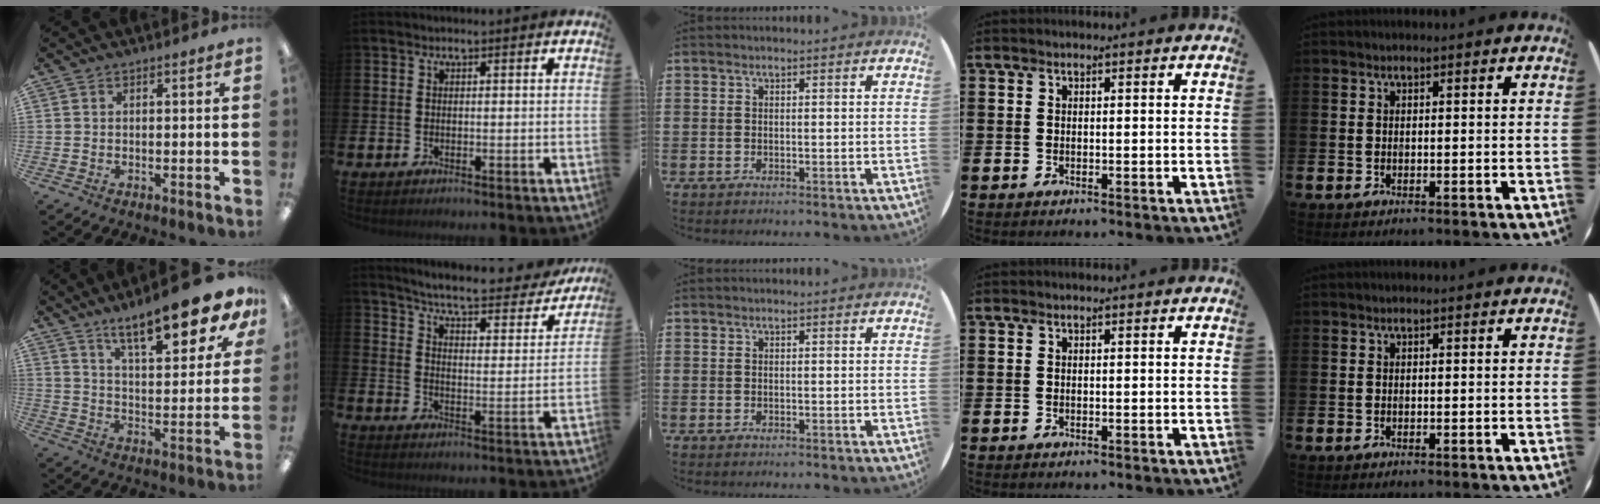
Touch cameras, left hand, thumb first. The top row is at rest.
{"thumb": {"total": 16.0, "force": [12.3, 4.1, 9.3], "torque": [-0.143, -0.075, 0.202]}, "index": {"total": 5.9, "force": [5.5, 0.4, 2.2], "torque": [-0.063, -0.044, 0.087]}}